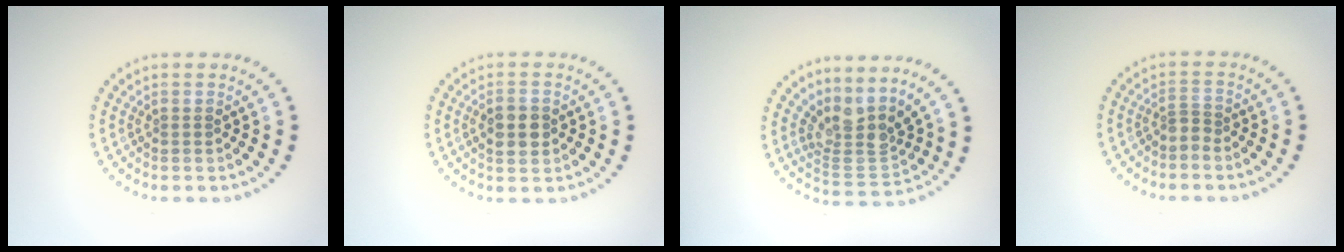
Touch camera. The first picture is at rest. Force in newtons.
{"total": 2.7, "press": 2.7, "slide": 0.1}
{"total": 3.7, "press": 2.6, "slide": 2.6}
{"total": 1.2, "press": 0.7, "slide": 1.0}